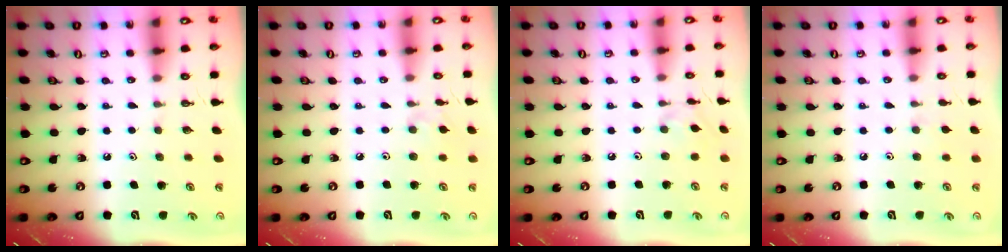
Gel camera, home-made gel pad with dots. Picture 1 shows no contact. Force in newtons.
{"total": 1.9, "press": 1.9, "slide": 0.4}
{"total": 1.6, "press": 1.6, "slide": 0.2}
{"total": 4.2, "press": 4.1, "slide": 0.6}